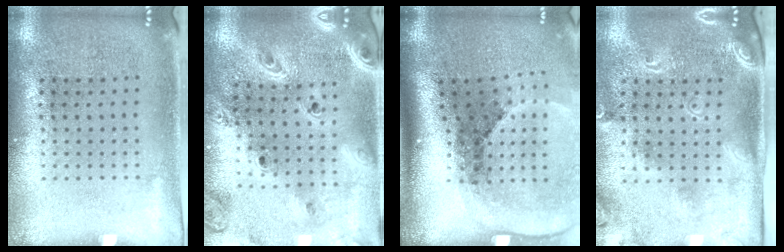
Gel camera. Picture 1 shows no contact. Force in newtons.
{"total": 3.0, "press": 2.5, "slide": 1.6}
{"total": 2.6, "press": 1.9, "slide": 1.8}
{"total": 2.4, "press": 1.7, "slide": 1.7}